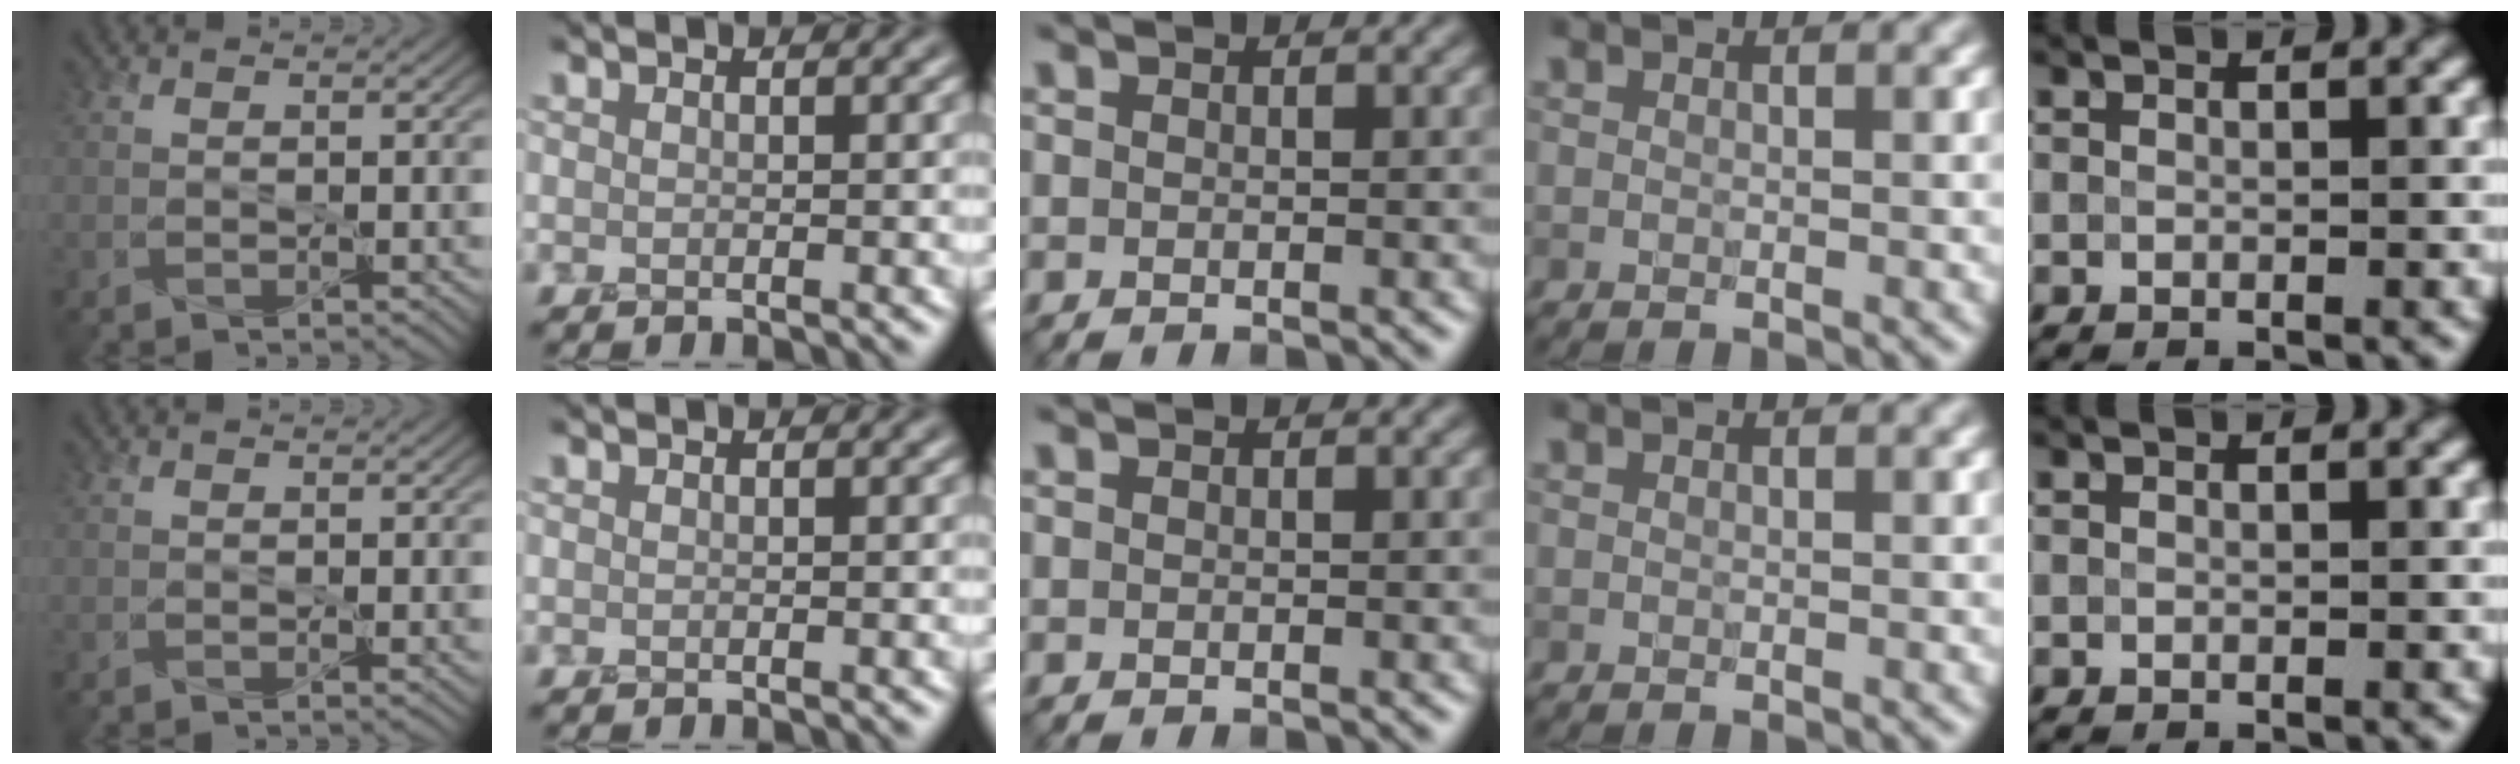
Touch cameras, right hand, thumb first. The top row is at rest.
{}